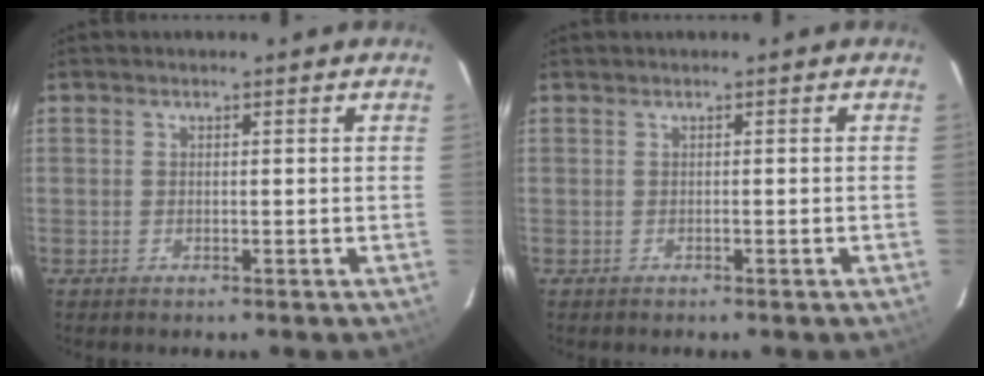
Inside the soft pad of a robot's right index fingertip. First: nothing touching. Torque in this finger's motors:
{"motor_torque": [-0.07, 0.01, 0.01, 0.00]}